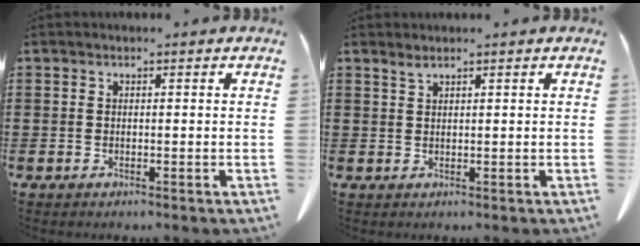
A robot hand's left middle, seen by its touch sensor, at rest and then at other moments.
{"total": 1.3, "force": [1.0, 0.0, 0.7], "torque": [-0.017, -0.003, 0.021]}